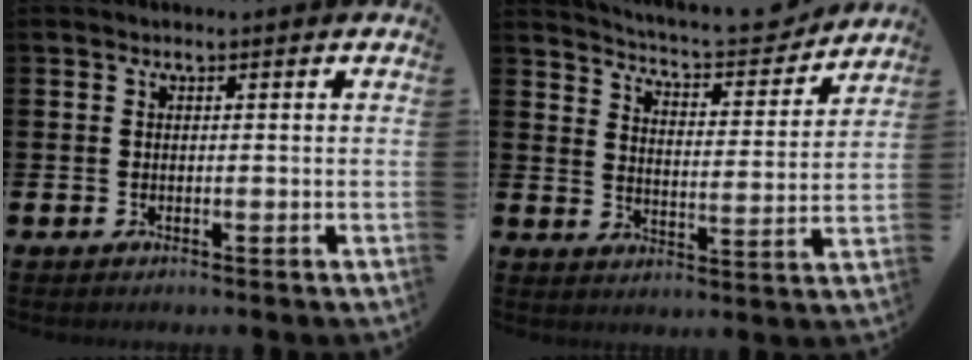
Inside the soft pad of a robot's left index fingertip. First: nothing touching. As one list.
[{"total": 6.6, "force": [6.4, 0.6, 1.4], "torque": [-0.046, -0.051, 0.105]}]